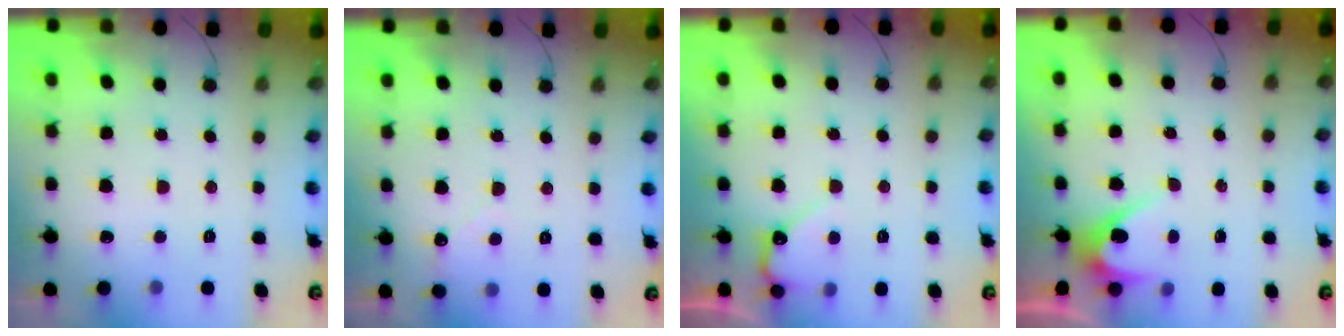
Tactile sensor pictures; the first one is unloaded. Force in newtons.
{"total": 2.7, "press": 2.7, "slide": 0.3}
{"total": 4.4, "press": 4.4, "slide": 0.4}
{"total": 2.8, "press": 2.8, "slide": 0.2}